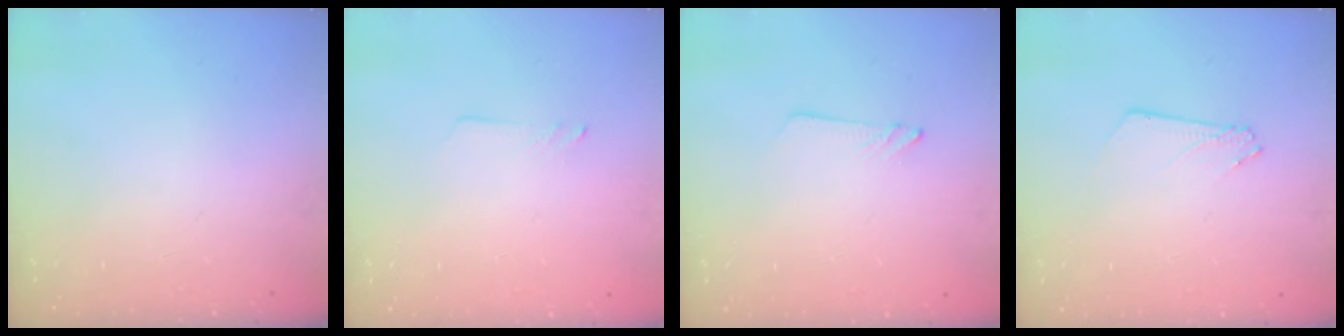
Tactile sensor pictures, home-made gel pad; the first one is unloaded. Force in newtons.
{"total": 1.3, "press": 1.2, "slide": 0.1}
{"total": 1.3, "press": 1.3, "slide": 0.1}
{"total": 2.5, "press": 2.5, "slide": 0.2}